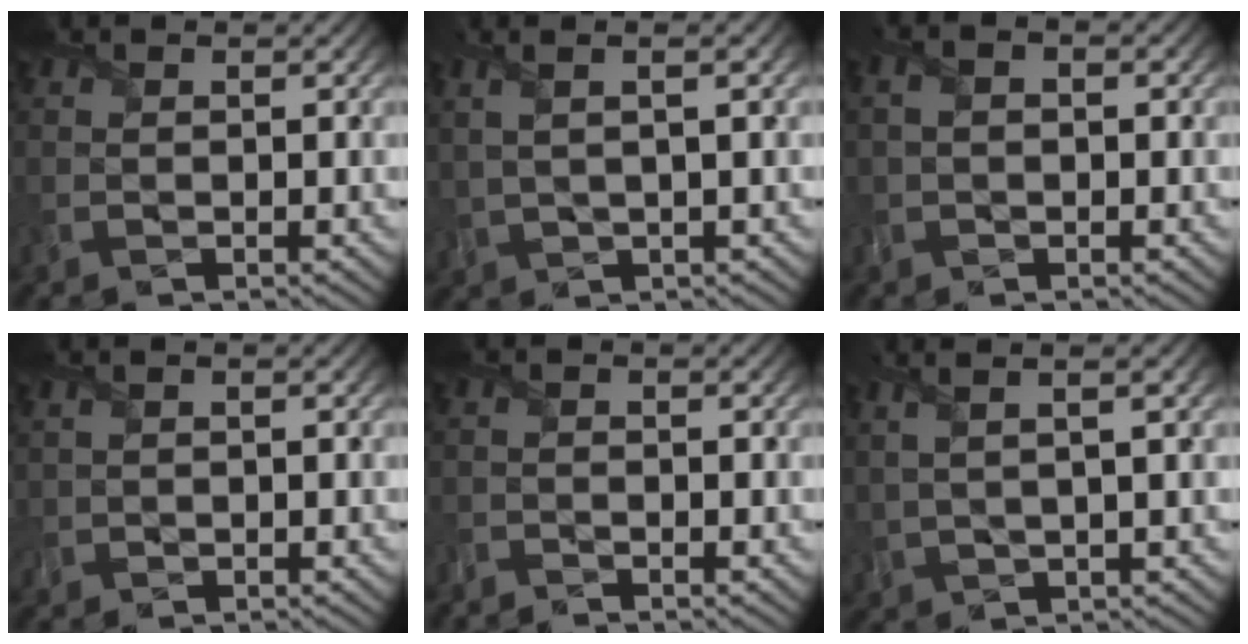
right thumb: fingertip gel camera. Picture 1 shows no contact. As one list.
[{"total": 5.4, "force": [1.8, 1.3, 4.9], "torque": [-0.081, 0.021, 0.021]}, {"total": 2.6, "force": [0.1, 1.6, 2.1], "torque": [-0.043, 0.005, 0.004]}, {"total": 0.6, "force": [-0.1, 0.6, 0.3], "torque": [-0.012, 0.001, 0.001]}, {"total": 1.8, "force": [-1.7, 0.1, 0.1], "torque": [-0.003, -0.002, -0.039]}, {"total": 5.9, "force": [2.3, 1.4, 5.3], "torque": [-0.085, 0.026, 0.027]}]